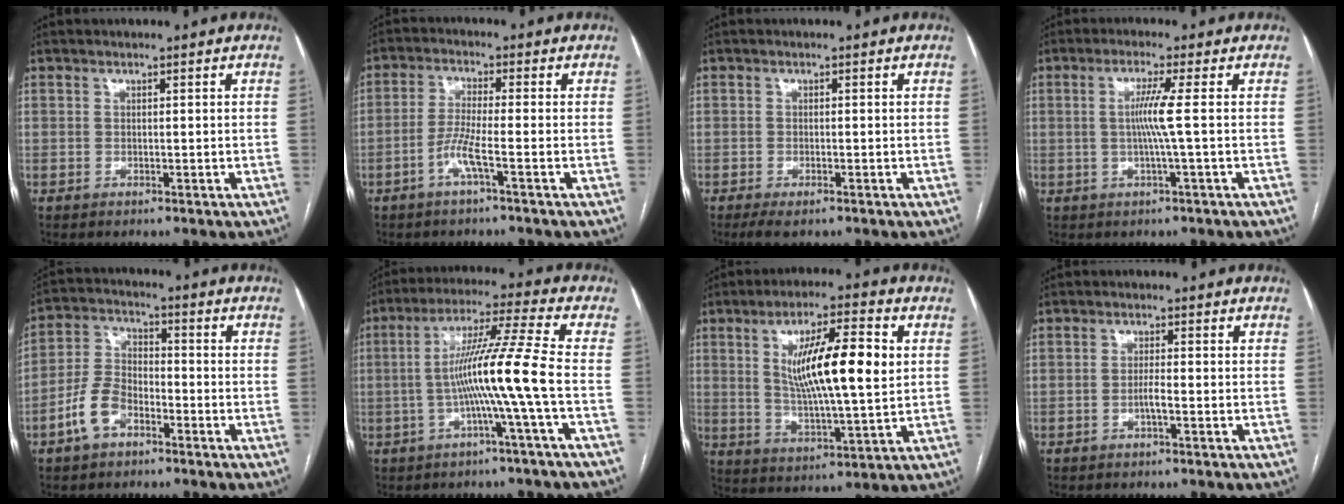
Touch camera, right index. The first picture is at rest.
{"total": 4.5, "force": [-2.1, -0.3, 4.0], "torque": [-0.082, -0.001, -0.044]}
{"total": 2.9, "force": [-2.0, 0.9, 1.9], "torque": [-0.034, -0.005, -0.028]}
{"total": 4.4, "force": [0.0, -1.3, 4.2], "torque": [-0.085, 0.000, 0.001]}
{"total": 7.7, "force": [-4.1, 4.3, 4.9], "torque": [-0.118, 0.014, -0.081]}
{"total": 11.4, "force": [-2.3, -2.5, 10.9], "torque": [-0.199, 0.015, -0.043]}
{"total": 14.3, "force": [2.9, 2.1, 13.8], "torque": [-0.242, 0.006, 0.049]}
{"total": 1.8, "force": [-0.7, 0.0, 1.7], "torque": [-0.030, 0.002, -0.013]}